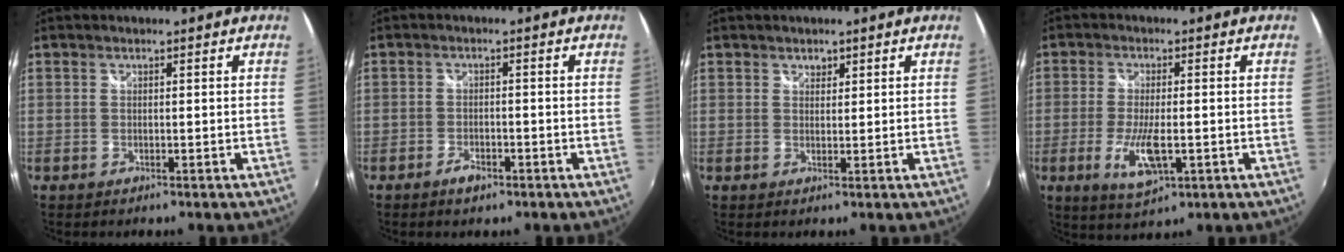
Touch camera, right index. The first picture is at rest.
{"total": 2.9, "force": [-2.0, 1.3, 1.6], "torque": [-0.037, -0.003, -0.038]}
{"total": 1.2, "force": [0.8, 0.9, 0.2], "torque": [0.000, 0.002, 0.012]}
{"total": 7.9, "force": [-2.5, 2.4, 7.1], "torque": [-0.147, -0.017, -0.043]}